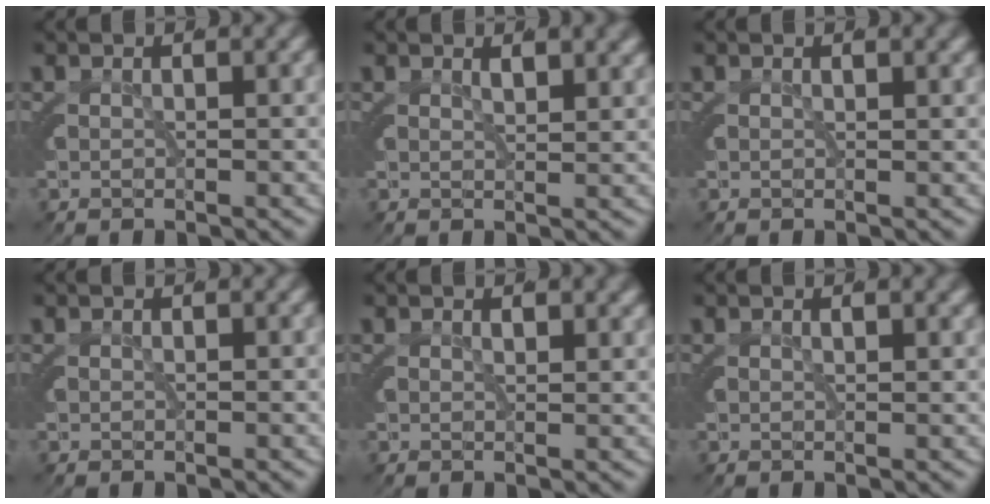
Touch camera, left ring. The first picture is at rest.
{"total": 1.6, "force": [0.8, -1.4, 0.1], "torque": [0.003, 0.001, 0.014]}
{"total": 0.6, "force": [0.5, -0.3, 0.2], "torque": [0.001, 0.005, 0.006]}
{"total": 0.0}
{"total": 0.9, "force": [0.6, -0.4, 0.4], "torque": [0.000, 0.003, 0.009]}
{"total": 0.9, "force": [0.5, -0.7, 0.2], "torque": [0.003, 0.008, 0.006]}